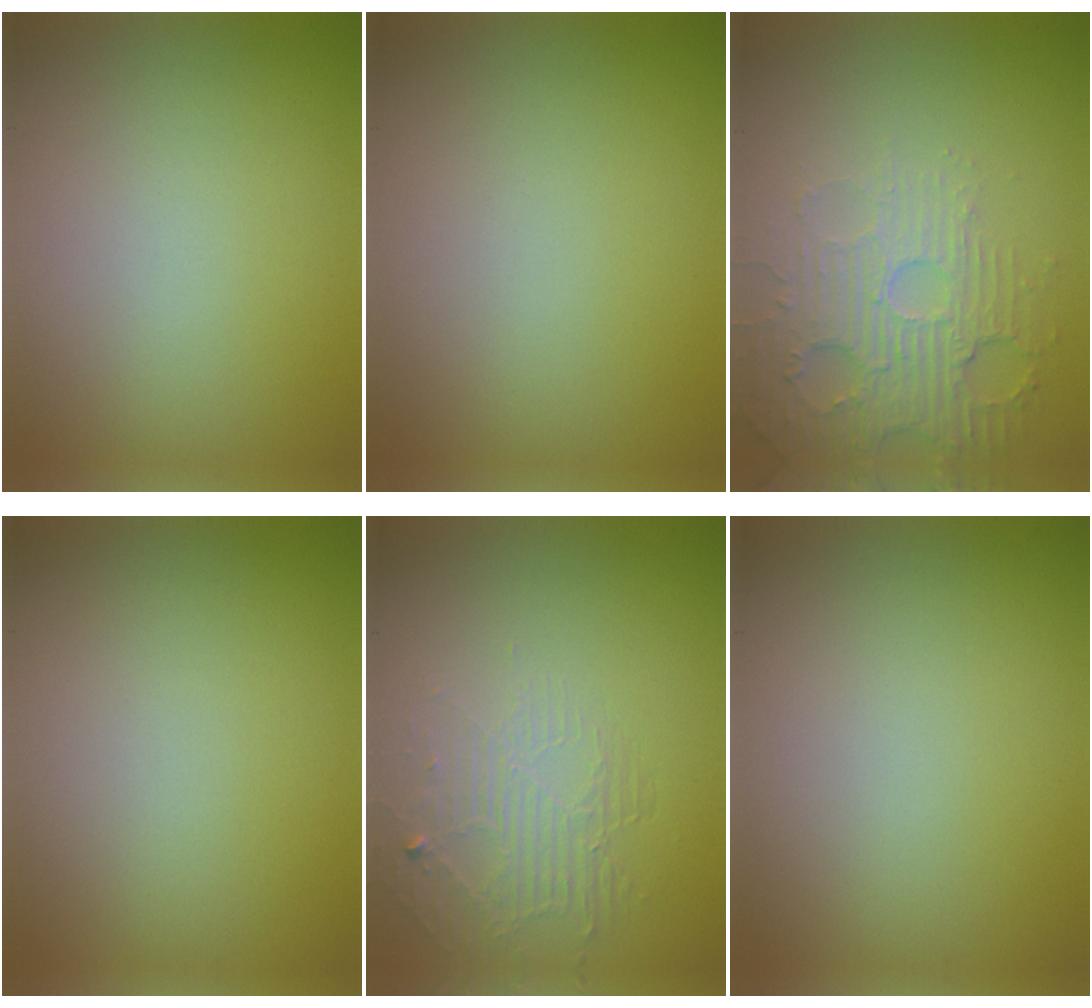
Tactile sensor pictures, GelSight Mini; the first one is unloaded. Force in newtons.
{"total": 0.0}
{"total": 5.5, "press": 3.7, "slide": 4.1}
{"total": 0.0}
{"total": 2.0, "press": 1.1, "slide": 1.7}
{"total": 0.0}